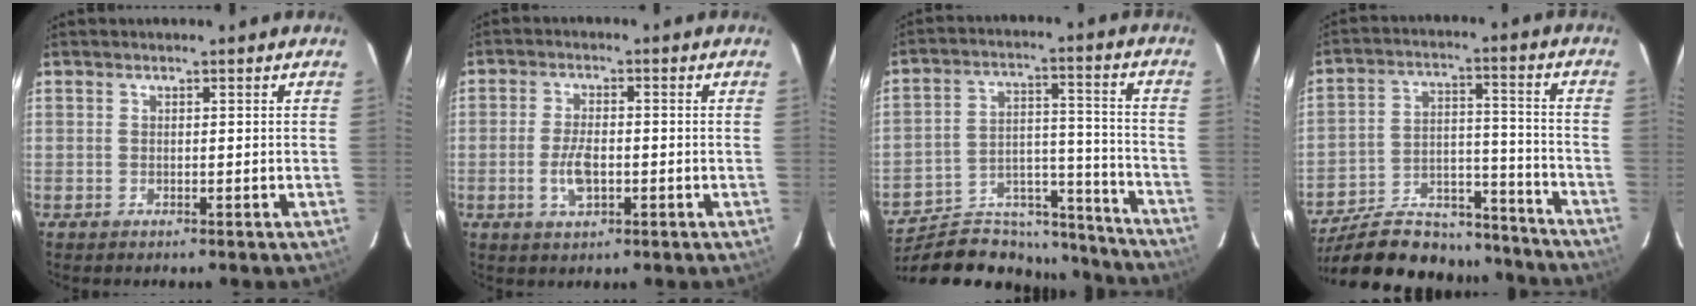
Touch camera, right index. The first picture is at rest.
{"total": 5.4, "force": [-1.5, 2.6, 4.5], "torque": [-0.093, -0.003, -0.026]}
{"total": 23.1, "force": [-20.5, 8.3, 6.6], "torque": [-0.118, 0.045, -0.287]}
{"total": 25.4, "force": [-21.6, 9.0, 9.7], "torque": [-0.189, 0.022, -0.303]}